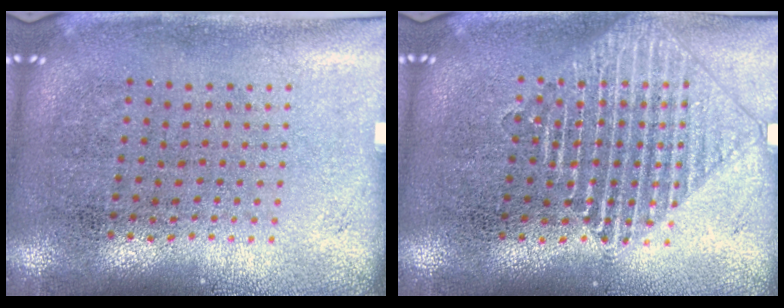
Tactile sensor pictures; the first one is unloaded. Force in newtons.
{"total": 2.3, "press": 2.3, "slide": 0.3}